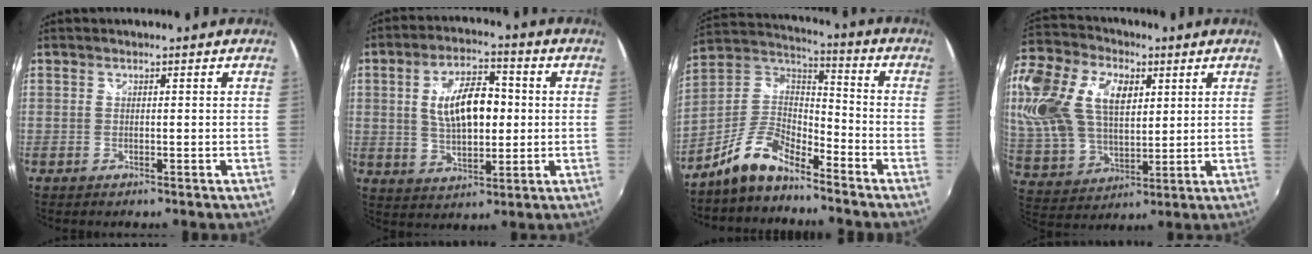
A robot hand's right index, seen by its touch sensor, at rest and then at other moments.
{"total": 11.8, "force": [1.0, 5.7, 10.3], "torque": [-0.186, 0.012, 0.023]}
{"total": 10.8, "force": [-8.4, 3.5, 5.9], "torque": [-0.139, 0.024, -0.169]}
{"total": 28.1, "force": [9.0, 18.0, 19.6], "torque": [-0.461, 0.061, 0.171]}